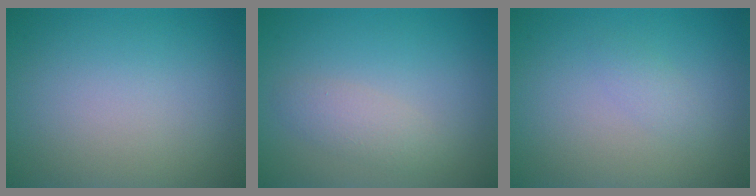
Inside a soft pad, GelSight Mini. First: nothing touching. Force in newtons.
{"total": 1.8, "press": 1.8, "slide": 0.2}
{"total": 1.0, "press": 1.0, "slide": 0.0}